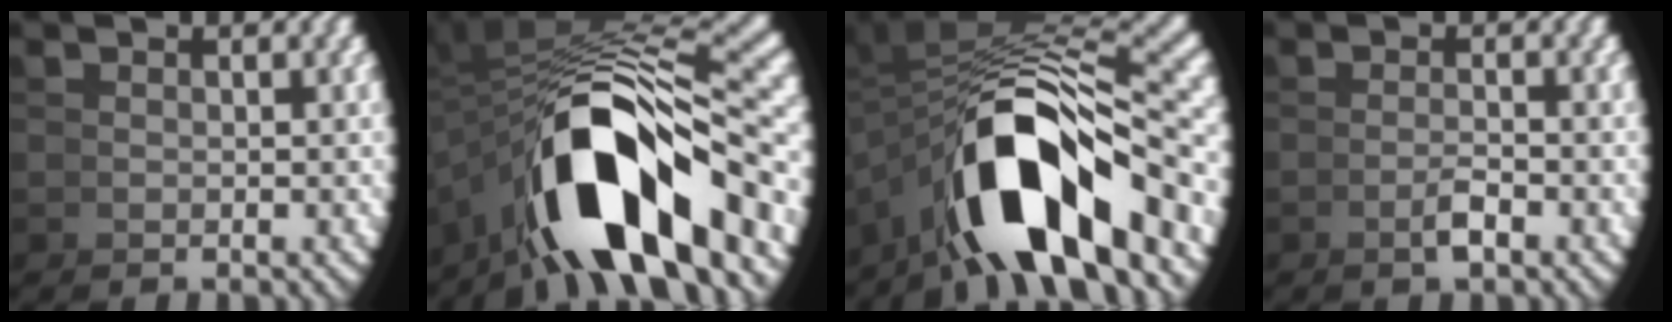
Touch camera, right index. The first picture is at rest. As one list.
[{"total": 13.9, "force": [-2.5, 6.1, 12.3], "torque": [-0.211, 0.000, -0.026]}, {"total": 12.9, "force": [-3.0, 5.8, 11.2], "torque": [-0.196, -0.003, -0.034]}, {"total": 1.4, "force": [-0.9, -0.7, 0.9], "torque": [-0.004, 0.009, -0.019]}]